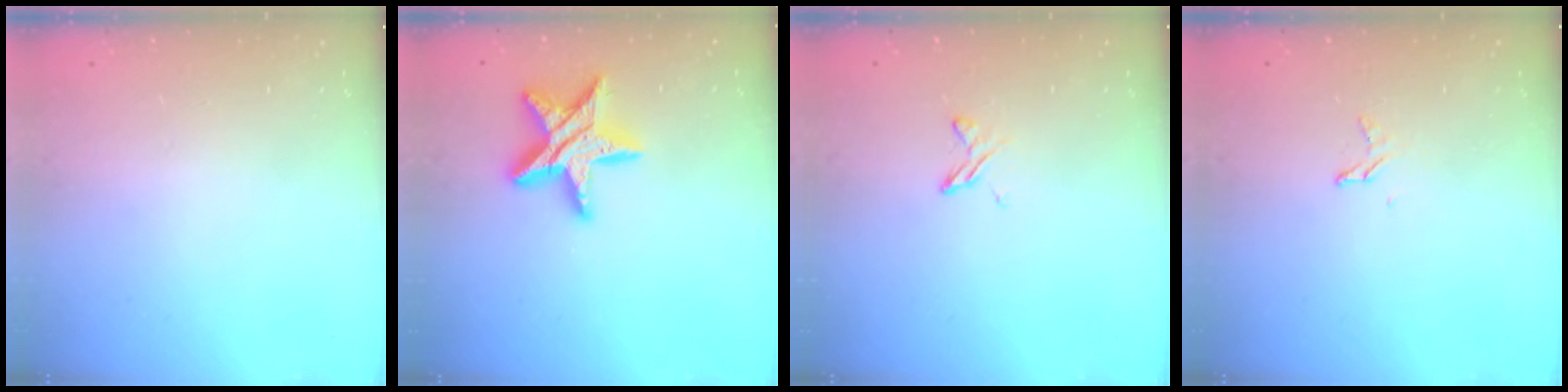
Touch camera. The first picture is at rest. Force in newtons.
{"total": 14.5, "press": 14.5, "slide": 0.6}
{"total": 4.5, "press": 4.5, "slide": 0.5}
{"total": 3.5, "press": 3.5, "slide": 0.4}